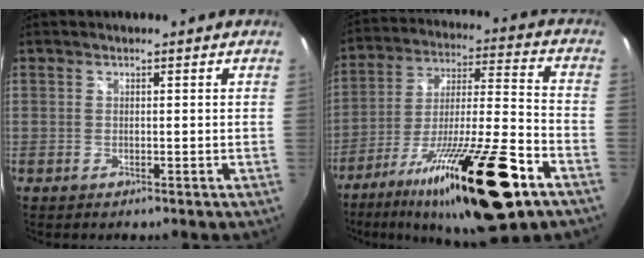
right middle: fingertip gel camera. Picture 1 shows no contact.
{"total": 25.9, "force": [-15.6, 4.3, 20.3], "torque": [-0.356, -0.034, -0.255]}